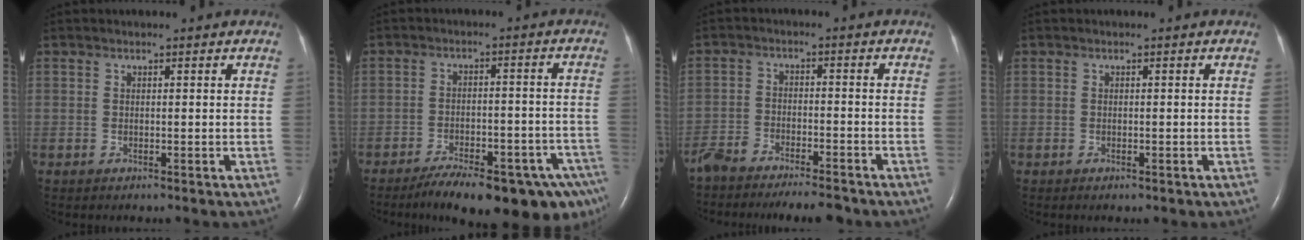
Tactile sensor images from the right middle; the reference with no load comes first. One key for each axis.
{"total": 18.6, "fx": -13.8, "fy": 4.7, "fz": 11.6, "tx": -0.108, "ty": 0.016, "tz": -0.182}
{"total": 11.1, "fx": -10.0, "fy": 2.2, "fz": 4.4, "tx": -0.070, "ty": 0.000, "tz": -0.152}
{"total": 0.6, "fx": -0.4, "fy": 0.2, "fz": 0.4, "tx": -0.009, "ty": -0.002, "tz": -0.002}